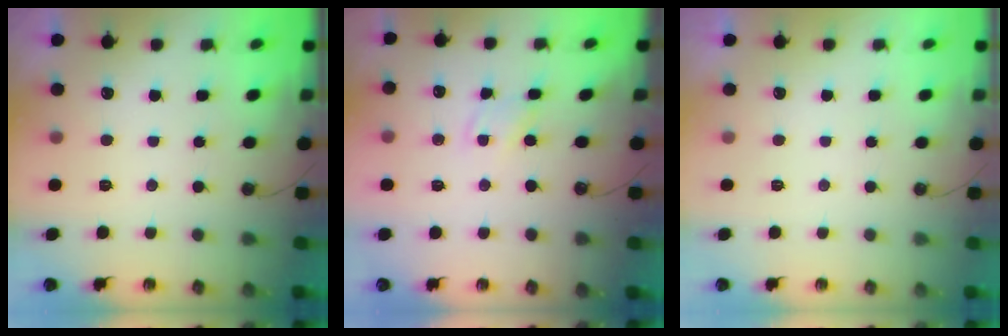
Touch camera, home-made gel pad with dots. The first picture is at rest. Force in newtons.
{"total": 2.8, "press": 2.8, "slide": 0.3}
{"total": 0.0}